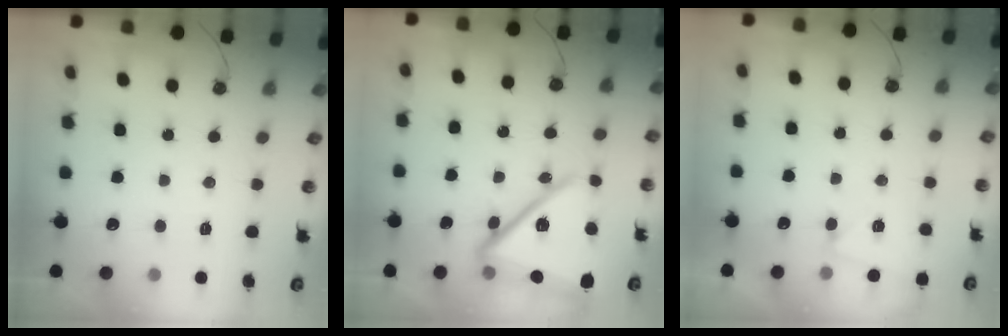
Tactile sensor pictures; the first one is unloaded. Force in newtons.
{"total": 21.8, "press": 21.7, "slide": 1.9}
{"total": 2.6, "press": 1.5, "slide": 2.1}